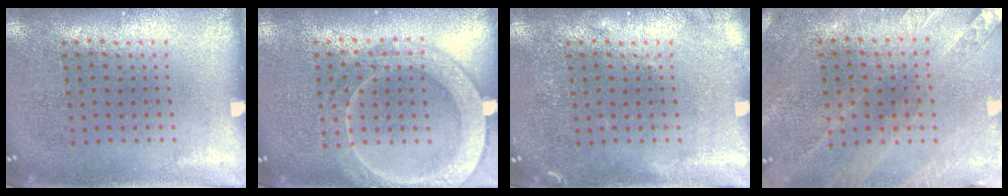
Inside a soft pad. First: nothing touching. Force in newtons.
{"total": 3.8, "press": 3.8, "slide": 0.5}
{"total": 1.2, "press": 1.1, "slide": 0.2}
{"total": 0.6, "press": 0.6, "slide": 0.2}